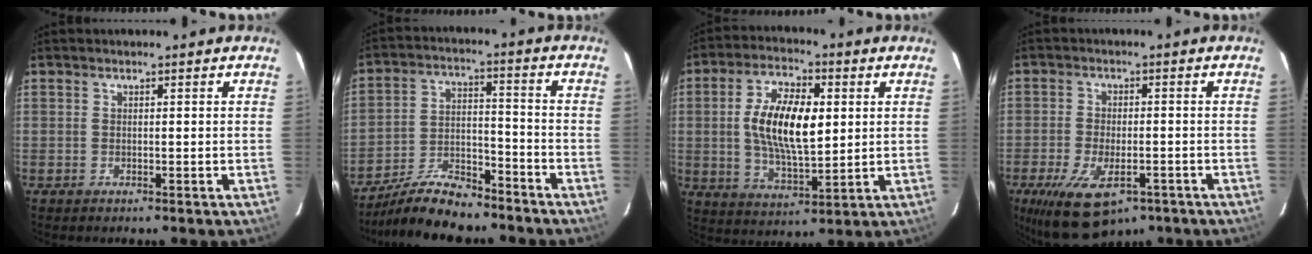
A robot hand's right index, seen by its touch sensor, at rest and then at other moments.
{"total": 12.9, "force": [-11.2, 3.5, 5.4], "torque": [-0.124, 0.002, -0.196]}
{"total": 13.5, "force": [1.7, 5.9, 12.0], "torque": [-0.230, 0.006, 0.034]}
{"total": 16.0, "force": [-8.7, 7.2, 11.3], "torque": [-0.234, -0.033, -0.137]}